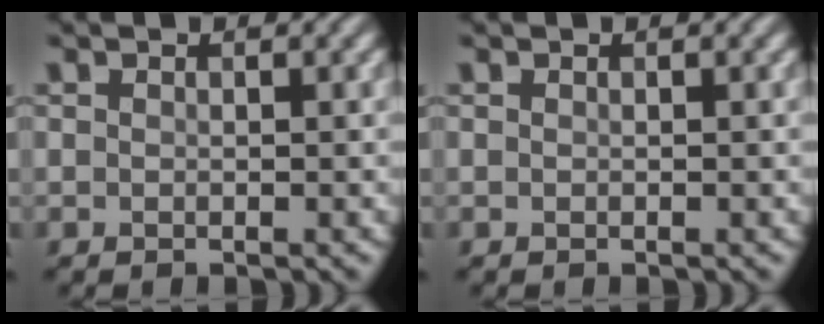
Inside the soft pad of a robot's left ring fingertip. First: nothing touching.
{"total": 0.0}